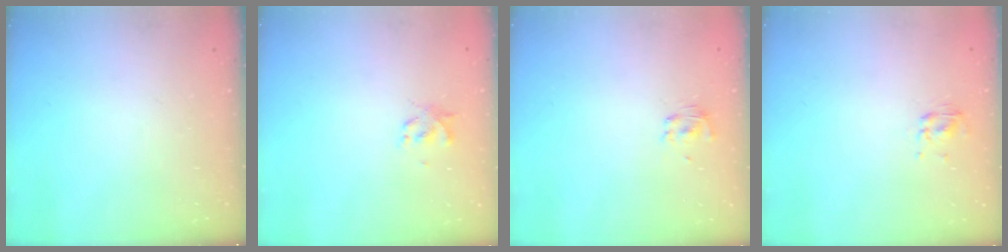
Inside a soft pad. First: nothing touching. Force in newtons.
{"total": 1.9, "press": 1.9, "slide": 0.3}
{"total": 2.3, "press": 2.1, "slide": 0.9}
{"total": 2.8, "press": 2.6, "slide": 1.0}